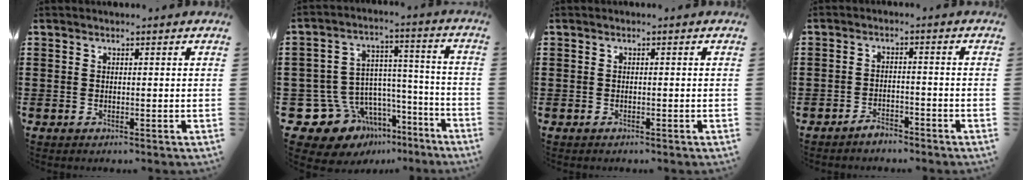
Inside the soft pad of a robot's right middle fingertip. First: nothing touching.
{"total": 11.1, "force": [-8.2, 7.3, 2.1], "torque": [-0.065, 0.014, -0.145]}
{"total": 0.0}
{"total": 2.6, "force": [-2.5, 0.5, 0.5], "torque": [-0.014, 0.003, -0.050]}